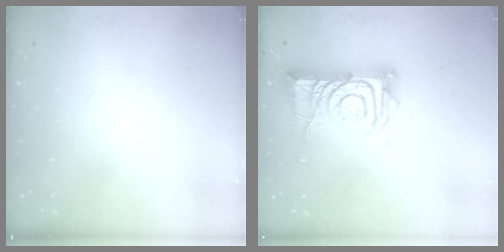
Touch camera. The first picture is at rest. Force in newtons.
{"total": 14.2, "press": 14.1, "slide": 1.2}